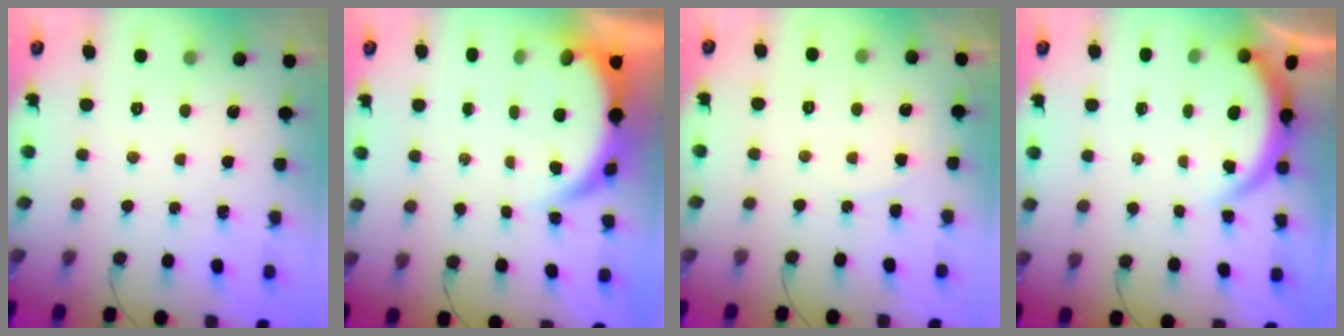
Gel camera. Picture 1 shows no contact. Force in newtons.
{"total": 5.7, "press": 5.6, "slide": 0.9}
{"total": 3.3, "press": 3.3, "slide": 0.5}
{"total": 3.8, "press": 3.7, "slide": 0.5}